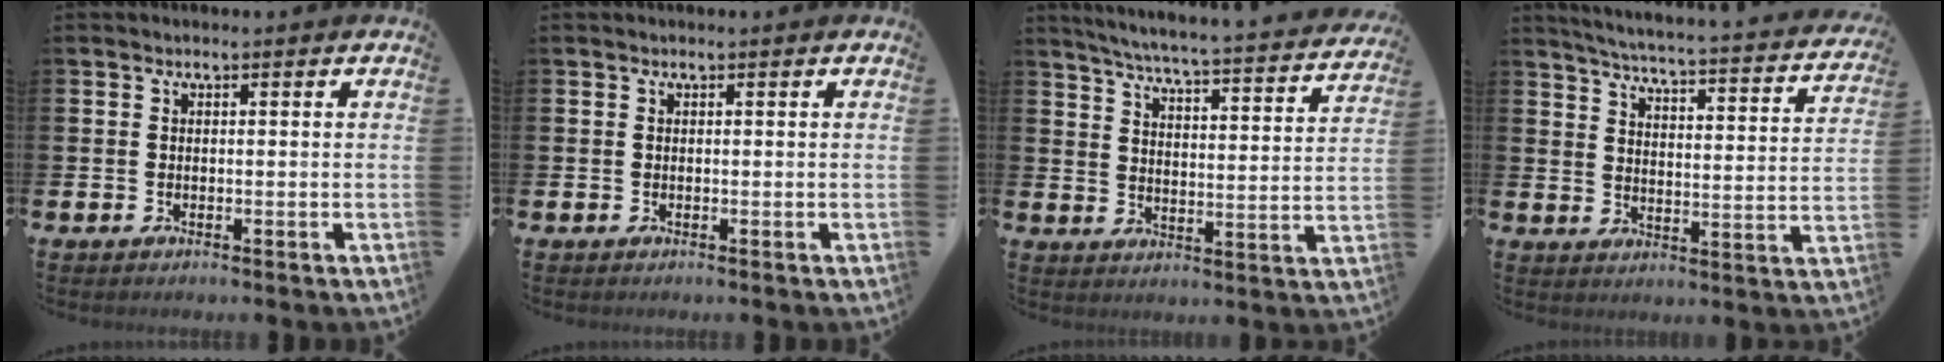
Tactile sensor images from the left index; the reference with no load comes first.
{"total": 0.0}
{"total": 5.3, "force": [5.0, -0.1, 1.8], "torque": [-0.059, -0.044, 0.081]}
{"total": 4.2, "force": [3.9, -0.1, 1.4], "torque": [-0.052, -0.041, 0.059]}